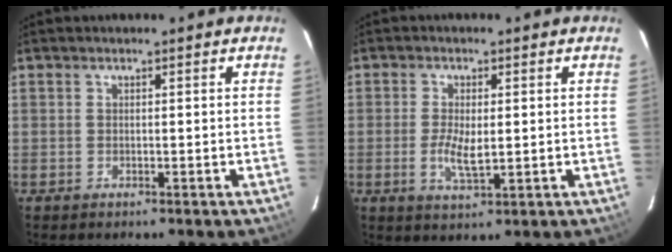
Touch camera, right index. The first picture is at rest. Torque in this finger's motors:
{"motor_torque": [0.12, -0.08, 0.10, 0.07]}